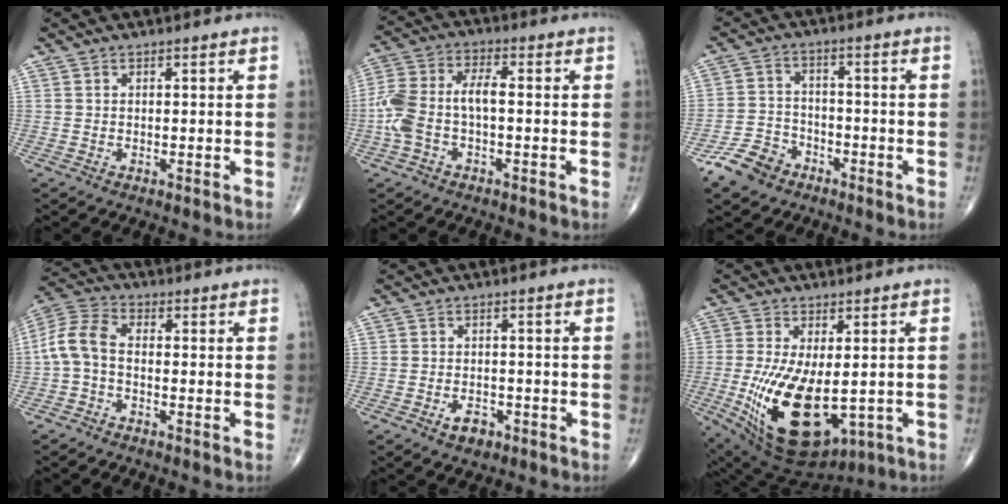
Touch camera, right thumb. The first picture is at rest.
{"total": 9.9, "force": [-1.5, 4.9, 8.5], "torque": [-0.199, 0.035, -0.033]}
{"total": 7.3, "force": [-5.0, 4.7, 2.3], "torque": [-0.031, 0.026, -0.100]}
{"total": 7.4, "force": [-1.2, 4.3, 5.9], "torque": [-0.127, 0.025, -0.037]}
{"total": 3.5, "force": [-1.9, 2.1, 2.0], "torque": [-0.023, 0.009, -0.029]}
{"total": 17.9, "force": [-3.2, 8.8, 15.3], "torque": [-0.287, -0.021, -0.024]}